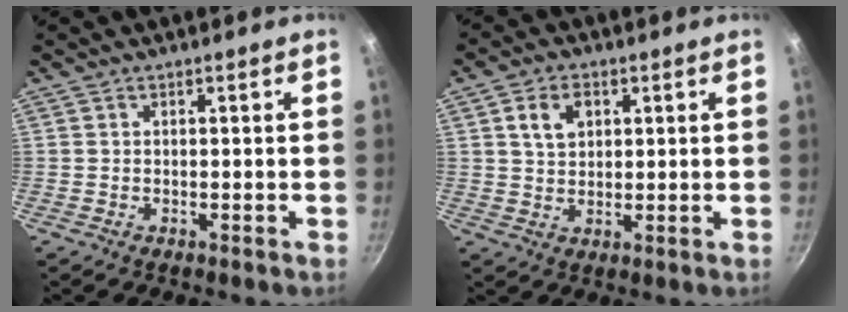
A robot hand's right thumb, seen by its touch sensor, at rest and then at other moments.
{"total": 5.9, "force": [2.1, 4.1, 3.6], "torque": [-0.050, -0.002, 0.037]}